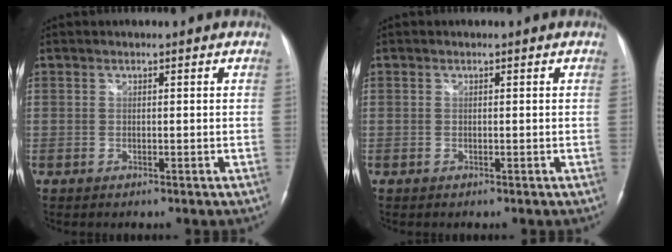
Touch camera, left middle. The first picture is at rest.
{"total": 0.0}